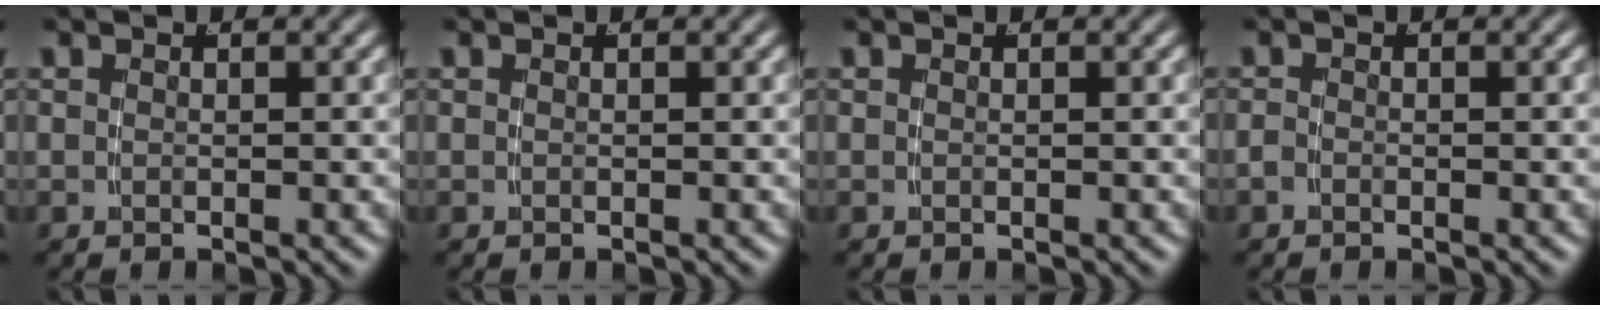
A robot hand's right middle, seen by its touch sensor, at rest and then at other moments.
{"total": 0.0}
{"total": 0.0}
{"total": 0.8, "force": [-0.7, 0.1, 0.2], "torque": [-0.005, -0.006, -0.012]}